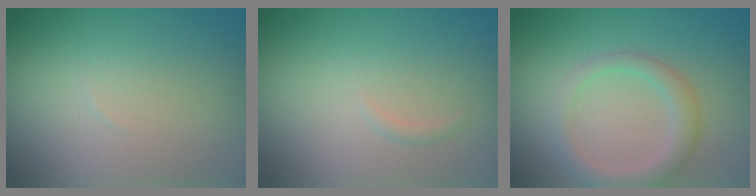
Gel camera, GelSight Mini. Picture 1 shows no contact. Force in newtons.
{"total": 0.5, "press": 0.5, "slide": 0.0}
{"total": 3.1, "press": 3.1, "slide": 0.2}